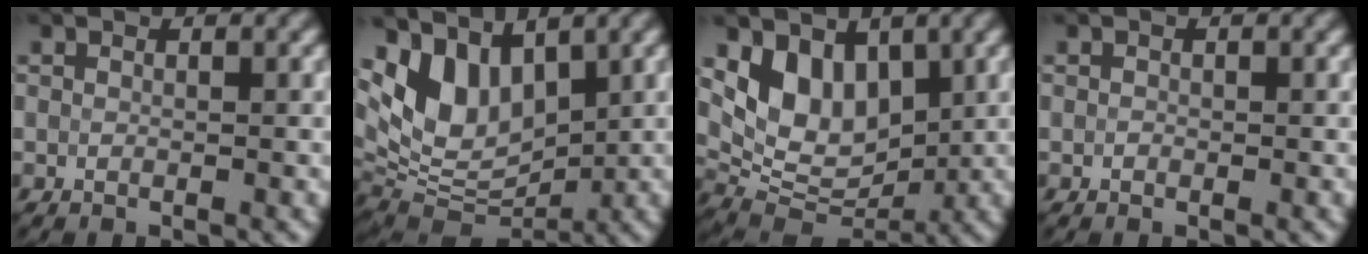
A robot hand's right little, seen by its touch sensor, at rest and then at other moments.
{"total": 6.6, "force": [3.1, 3.9, 4.3], "torque": [-0.091, -0.006, 0.056]}
{"total": 6.3, "force": [2.5, 4.2, 4.0], "torque": [-0.070, -0.013, 0.041]}
{"total": 0.0}